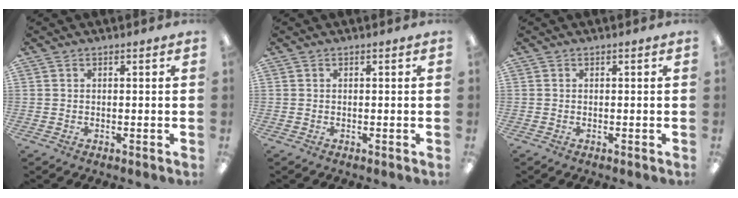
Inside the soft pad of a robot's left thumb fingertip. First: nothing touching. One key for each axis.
{"total": 0.0}
{"total": 0.0}